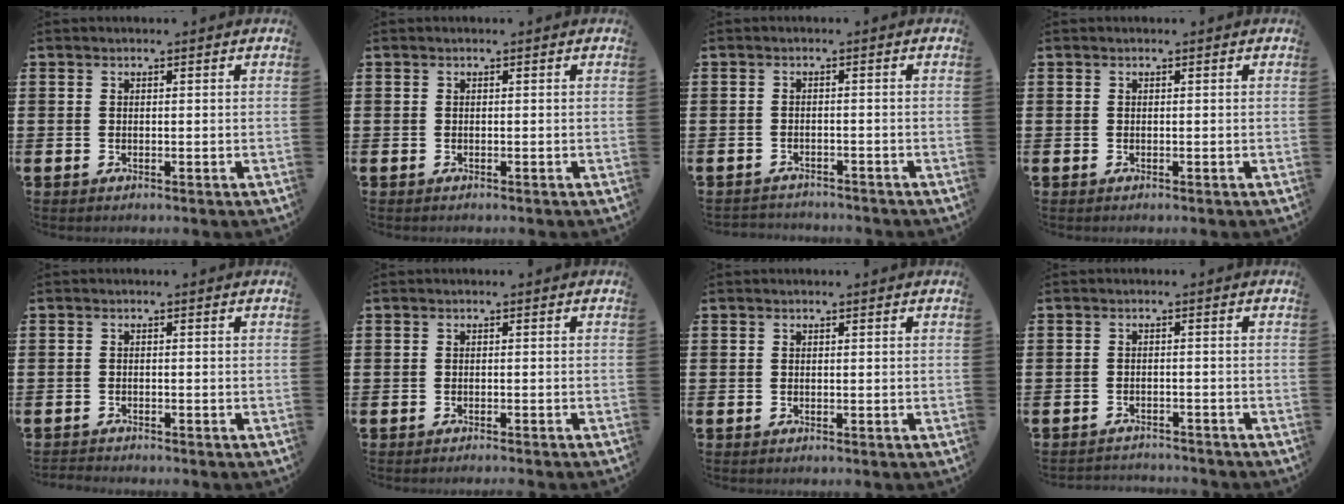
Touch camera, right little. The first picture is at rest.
{"total": 0.0}
{"total": 1.5, "force": [-1.5, 0.0, -0.2], "torque": [-0.001, 0.003, -0.033]}
{"total": 0.0}
{"total": 0.9, "force": [-0.9, 0.0, -0.1], "torque": [-0.002, -0.001, -0.018]}
{"total": 0.6, "force": [-0.5, -0.2, 0.1], "torque": [-0.001, -0.001, -0.012]}
{"total": 0.0}
{"total": 1.7, "force": [-1.7, 0.0, -0.2], "torque": [-0.002, 0.003, -0.037]}